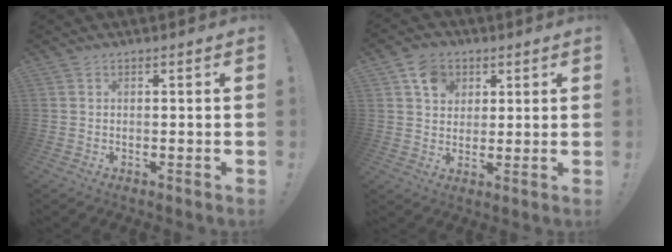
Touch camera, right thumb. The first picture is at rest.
{"total": 8.2, "force": [3.8, 6.8, 2.7], "torque": [-0.035, -0.014, 0.073]}